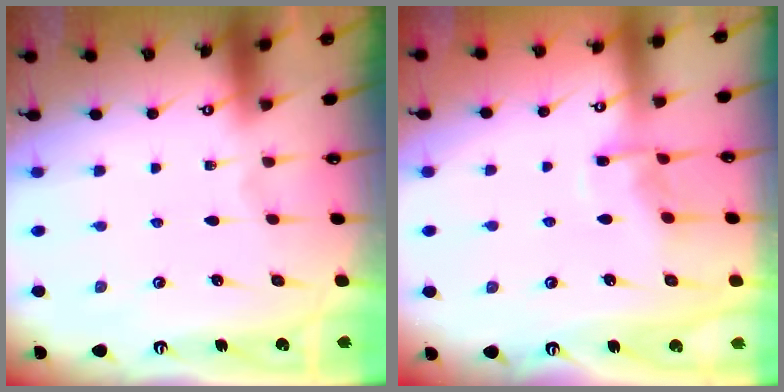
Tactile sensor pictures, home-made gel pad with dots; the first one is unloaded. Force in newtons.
{"total": 7.2, "press": 7.2, "slide": 0.8}